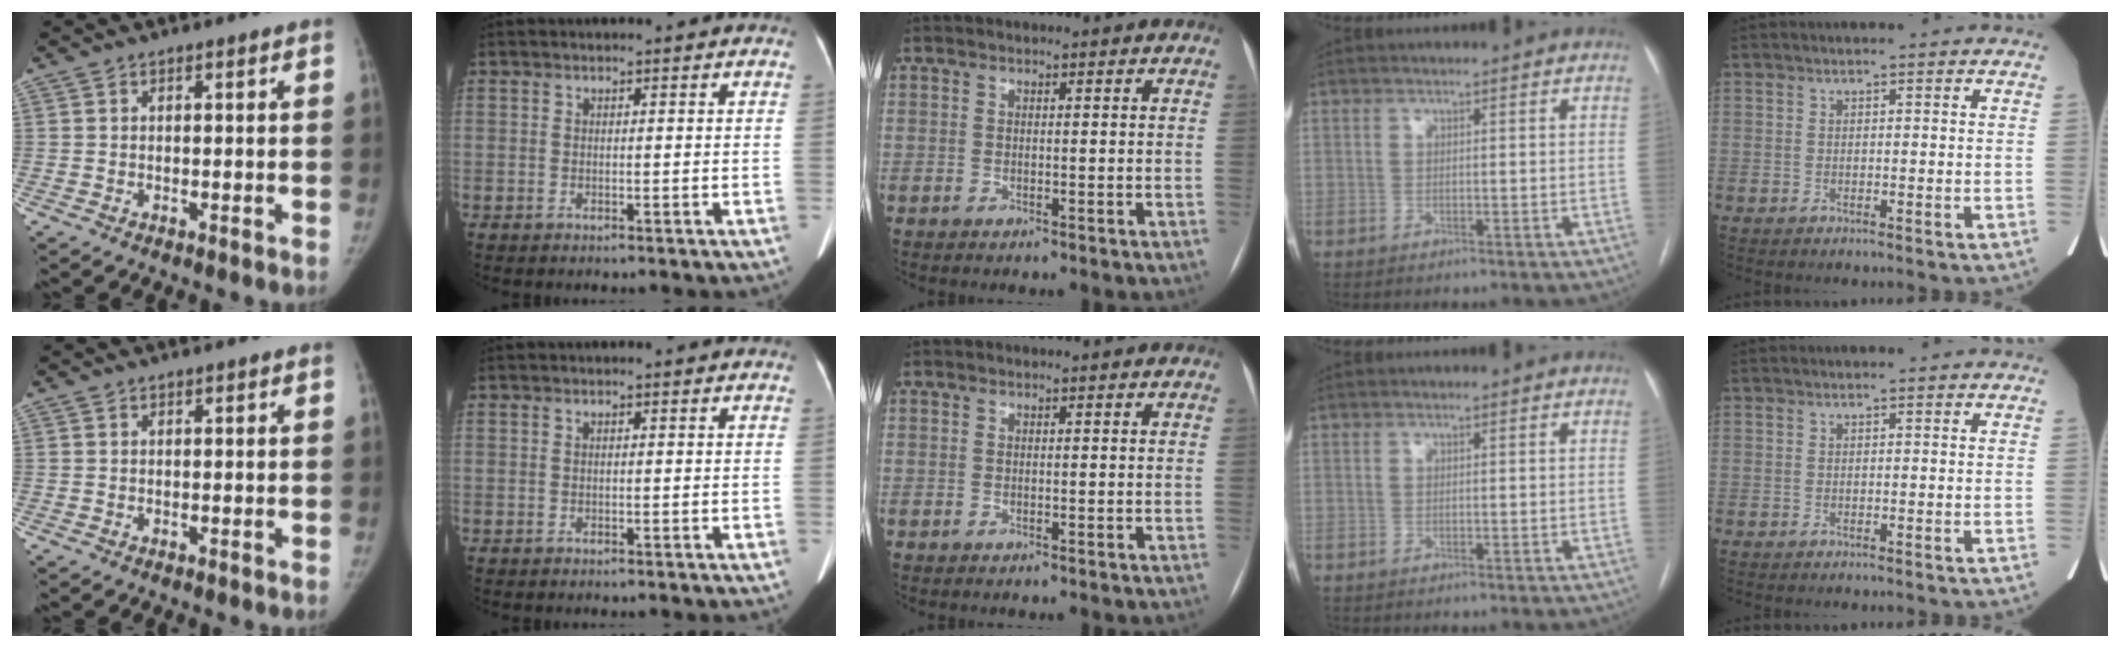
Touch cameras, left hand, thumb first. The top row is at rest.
{}